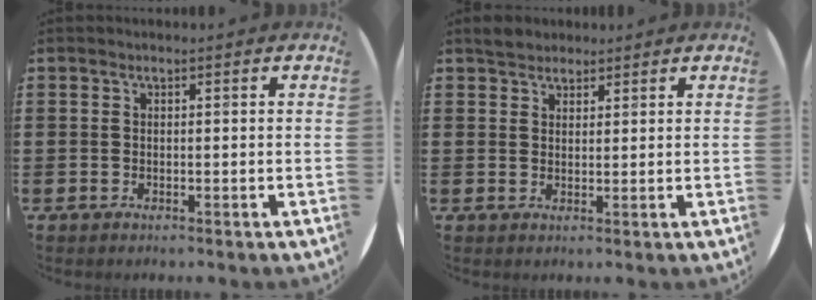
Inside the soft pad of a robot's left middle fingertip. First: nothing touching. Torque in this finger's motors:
{"motor_torque": [0.29, -0.24, 0.01, 0.03]}